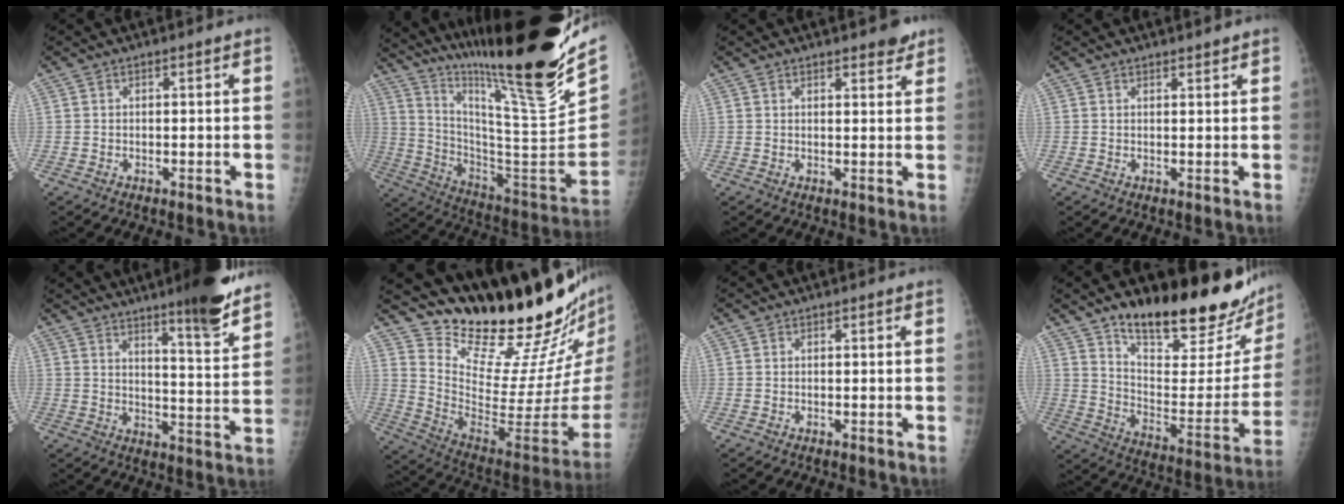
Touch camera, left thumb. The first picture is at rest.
{"total": 30.6, "force": [23.8, 2.0, 19.1], "torque": [-0.286, -0.139, 0.376]}
{"total": 3.8, "force": [3.1, 1.2, 1.9], "torque": [-0.008, -0.016, 0.041]}
{"total": 1.4, "force": [1.3, 0.2, 0.3], "torque": [0.002, -0.010, 0.021]}
{"total": 13.0, "force": [9.8, 1.4, 8.4], "torque": [-0.101, -0.069, 0.141]}
{"total": 26.8, "force": [22.5, 4.6, 13.9], "torque": [-0.182, -0.175, 0.340]}
{"total": 0.0}
{"total": 26.6, "force": [19.9, 8.3, 15.5], "torque": [-0.189, -0.108, 0.295]}